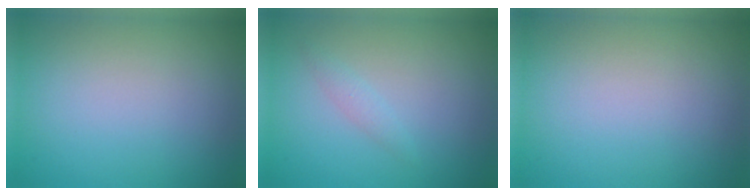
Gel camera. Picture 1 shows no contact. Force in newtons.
{"total": 0.9, "press": 0.9, "slide": 0.0}
{"total": 0.0}